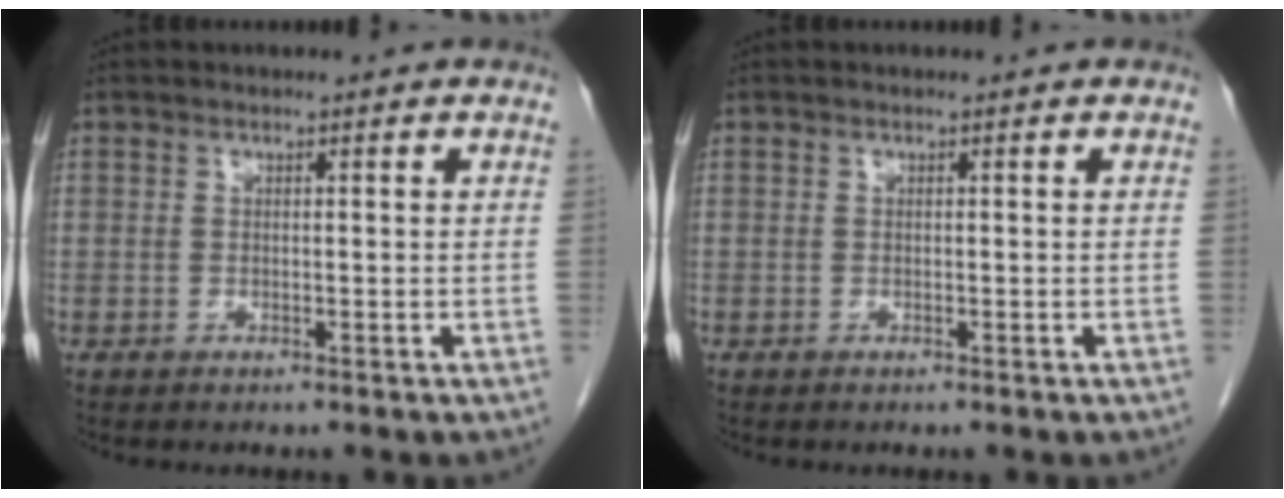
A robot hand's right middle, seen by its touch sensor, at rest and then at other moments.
{"total": 0.0}